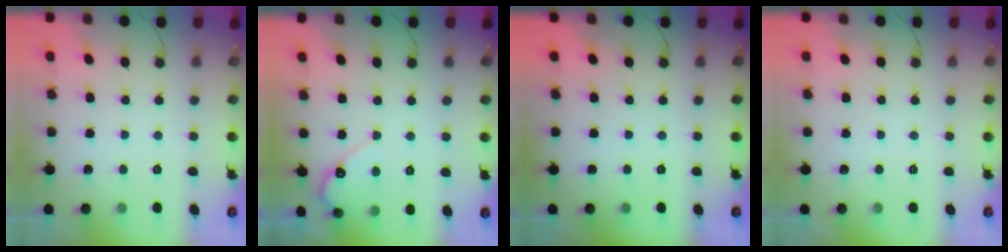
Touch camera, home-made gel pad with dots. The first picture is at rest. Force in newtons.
{"total": 5.3, "press": 5.3, "slide": 0.2}
{"total": 0.0}
{"total": 0.0}